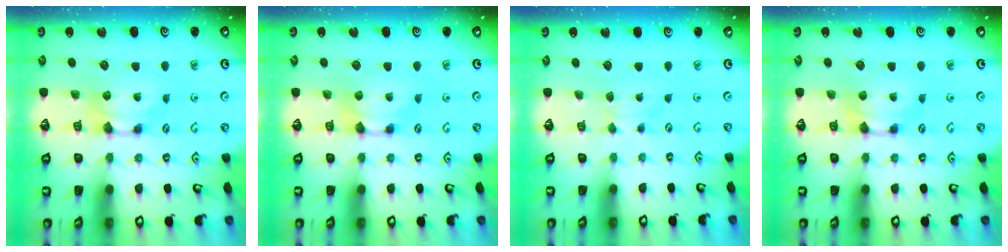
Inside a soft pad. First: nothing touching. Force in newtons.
{"total": 0.0}
{"total": 3.0, "press": 3.0, "slide": 0.5}
{"total": 0.0}